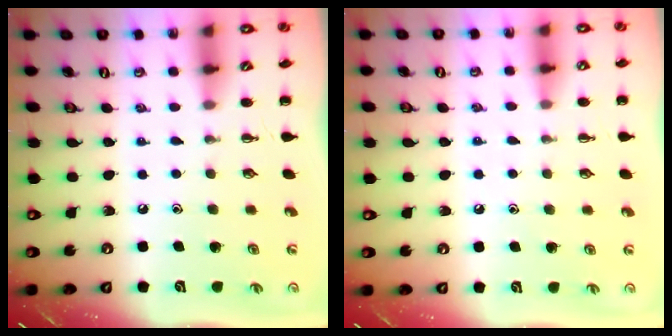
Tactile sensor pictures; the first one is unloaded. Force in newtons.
{"total": 6.2, "press": 5.8, "slide": 2.3}